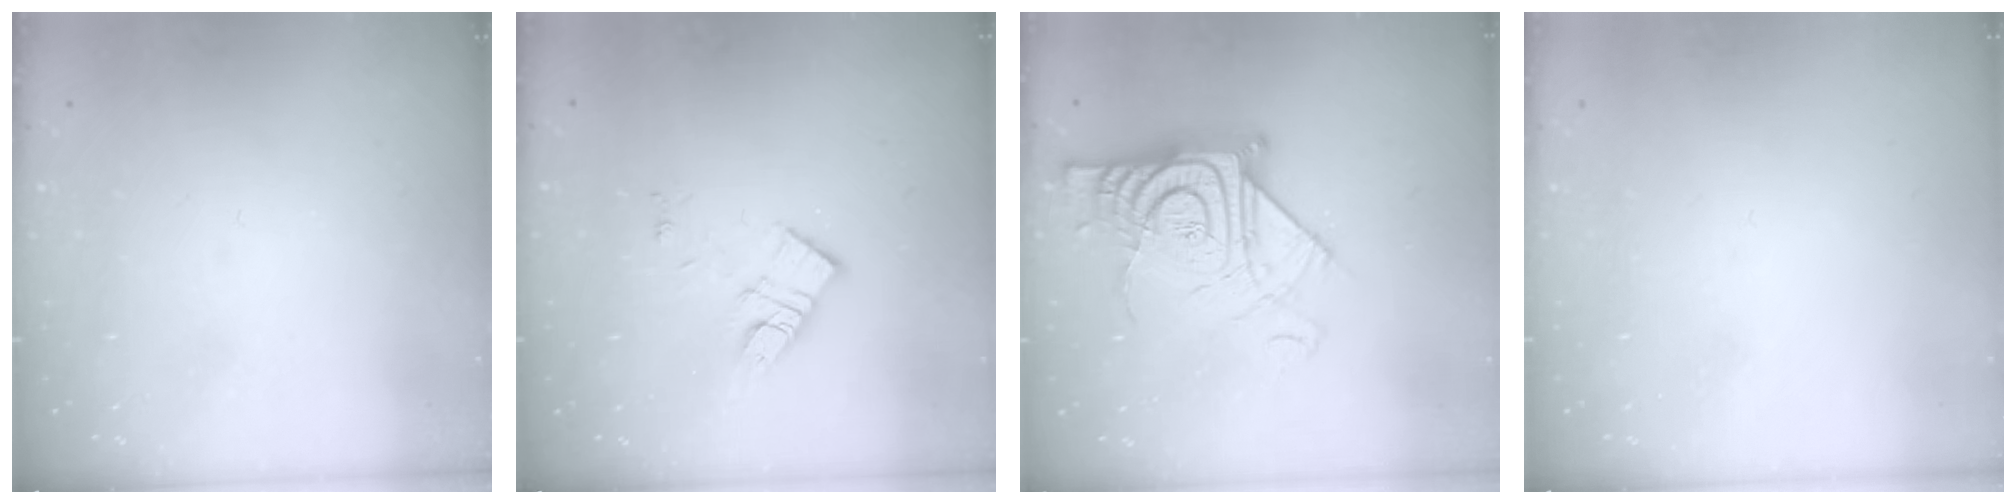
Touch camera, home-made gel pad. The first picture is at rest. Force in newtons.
{"total": 10.4, "press": 10.4, "slide": 0.6}
{"total": 15.9, "press": 15.7, "slide": 1.9}
{"total": 1.5, "press": 1.5, "slide": 0.1}